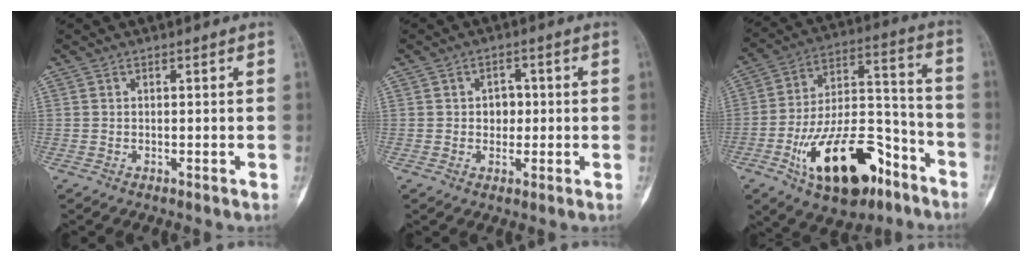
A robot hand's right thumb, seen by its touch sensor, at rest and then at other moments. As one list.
[{"total": 3.6, "force": [0.1, 2.9, 2.1], "torque": [-0.003, 0.006, -0.001]}, {"total": 22.8, "force": [-11.6, 10.9, 16.3], "torque": [-0.262, 0.080, -0.184]}]